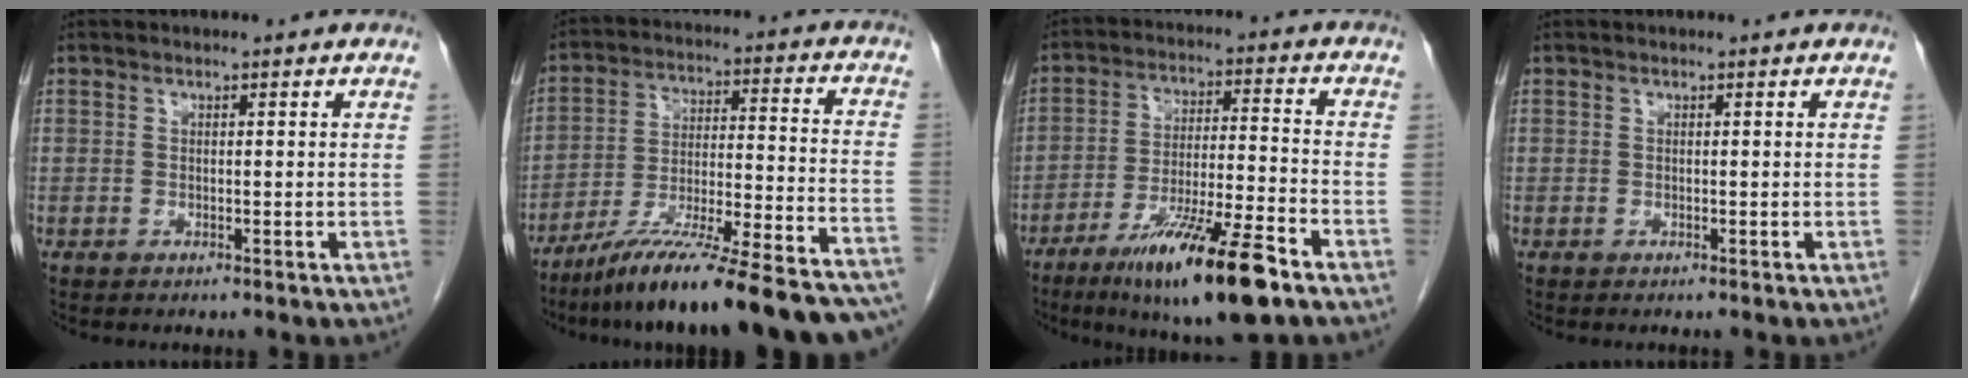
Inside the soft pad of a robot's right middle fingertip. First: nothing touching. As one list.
[{"total": 25.4, "force": [-21.4, 1.2, 13.6], "torque": [-0.155, -0.009, -0.327]}, {"total": 15.3, "force": [-9.4, 1.1, 12.0], "torque": [-0.206, -0.030, -0.159]}, {"total": 0.0}]